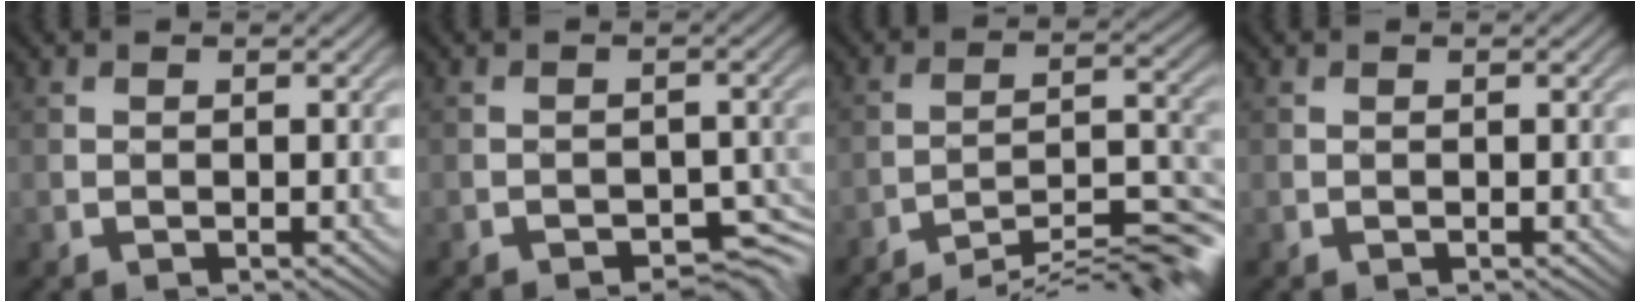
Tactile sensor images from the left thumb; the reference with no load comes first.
{"total": 3.2, "force": [-2.6, 1.3, 1.4], "torque": [-0.016, -0.007, -0.042]}
{"total": 10.9, "force": [-9.6, 0.4, 5.2], "torque": [-0.087, 0.024, -0.151]}
{"total": 0.0}